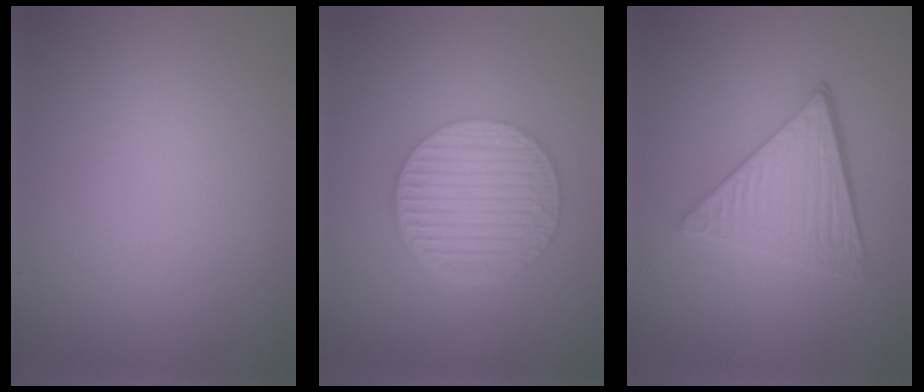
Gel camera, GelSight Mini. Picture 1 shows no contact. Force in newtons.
{"total": 6.4, "press": 4.3, "slide": 4.7}
{"total": 5.4, "press": 3.9, "slide": 3.7}